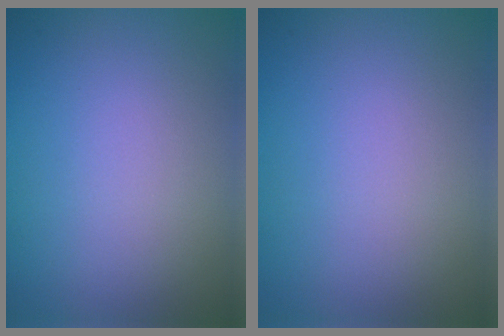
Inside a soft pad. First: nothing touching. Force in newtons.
{"total": 0.0}